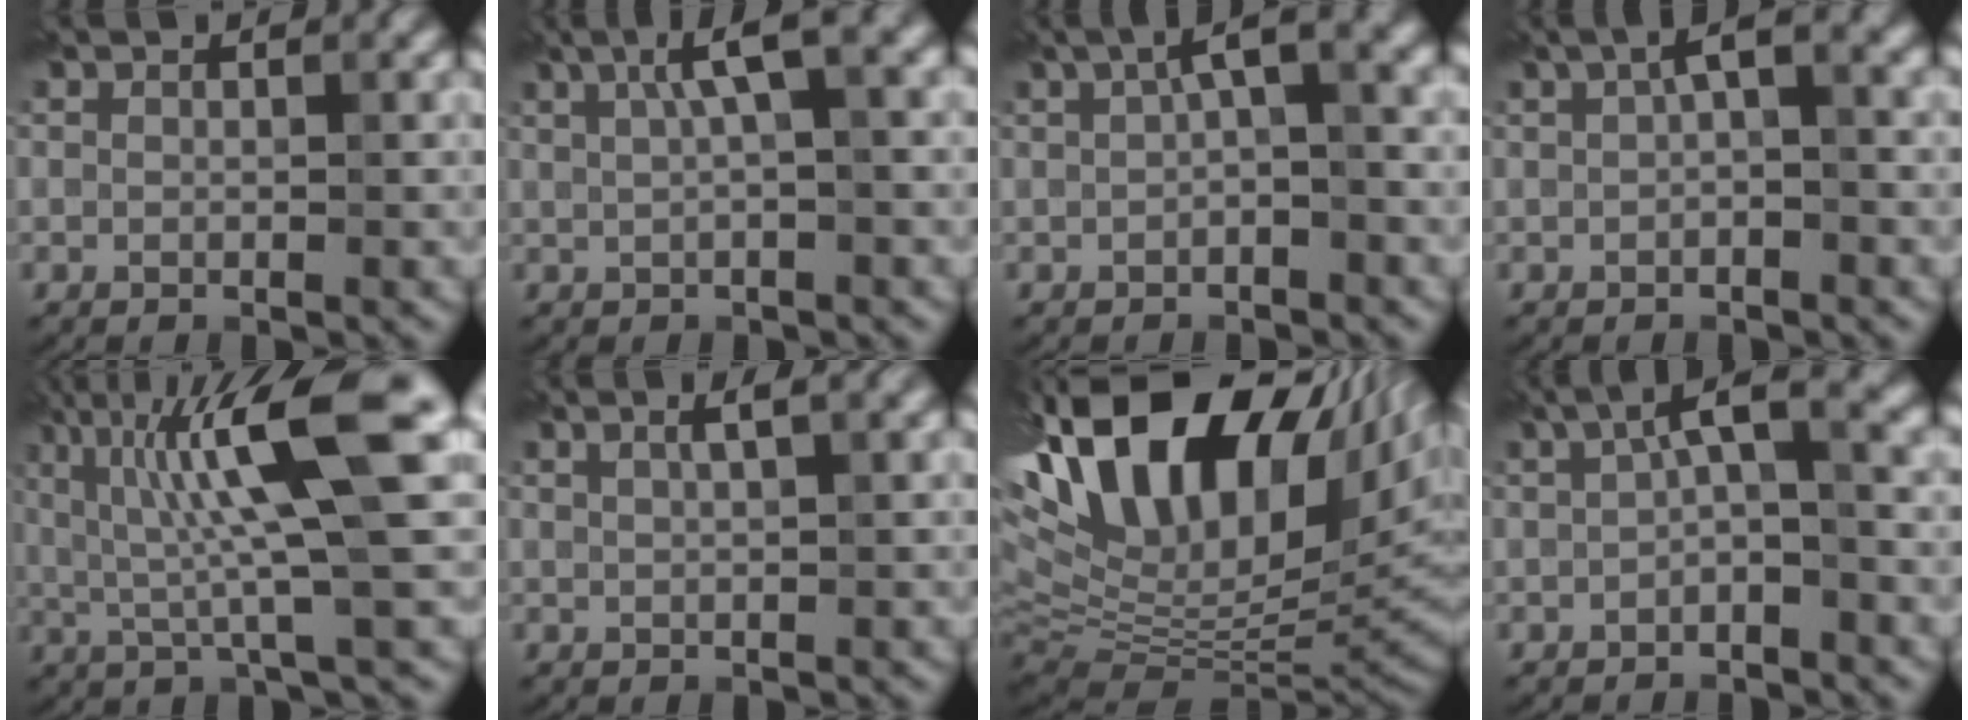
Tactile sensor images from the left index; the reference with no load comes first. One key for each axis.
{"total": 4.8, "fx": 1.8, "fy": 1.0, "fz": 4.3, "tx": -0.068, "ty": 0.017, "tz": 0.026}
{"total": 4.2, "fx": 1.3, "fy": 1.1, "fz": 3.9, "tx": -0.055, "ty": 0.018, "tz": 0.011}
{"total": 2.8, "fx": 0.9, "fy": 0.7, "fz": 2.6, "tx": -0.043, "ty": 0.015, "tz": 0.007}
{"total": 11.1, "fx": 2.9, "fy": 2.0, "fz": 10.5, "tx": -0.172, "ty": 0.008, "tz": 0.052}
{"total": 1.9, "fx": 1.1, "fy": 0.3, "fz": 1.5, "tx": -0.024, "ty": 0.006, "tz": 0.016}
{"total": 19.0, "fx": 7.4, "fy": 10.1, "fz": 14.4, "tx": -0.256, "ty": 0.022, "tz": 0.157}
{"total": 4.1, "fx": 0.7, "fy": 1.1, "fz": 3.9, "tx": -0.060, "ty": 0.018, "tz": 0.002}